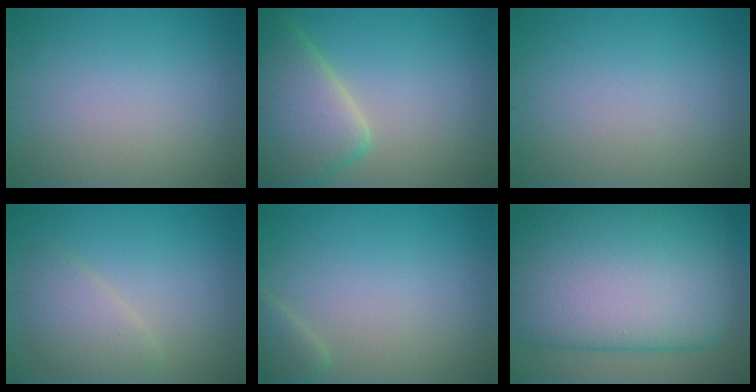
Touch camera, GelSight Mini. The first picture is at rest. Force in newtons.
{"total": 8.1, "press": 8.1, "slide": 0.5}
{"total": 0.0}
{"total": 2.7, "press": 2.7, "slide": 0.2}
{"total": 1.6, "press": 1.6, "slide": 0.1}
{"total": 16.9, "press": 16.9, "slide": 0.9}